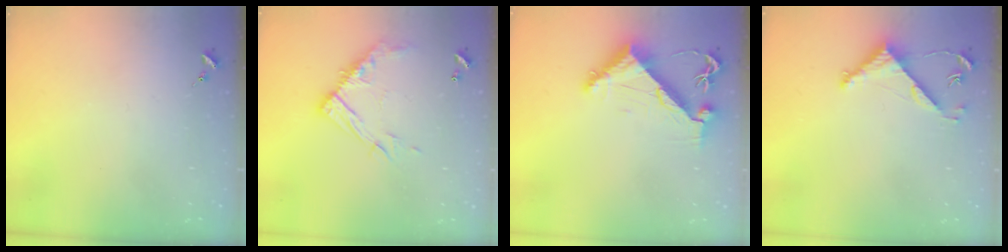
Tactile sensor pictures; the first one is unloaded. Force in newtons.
{"total": 13.1, "press": 13.1, "slide": 1.1}
{"total": 7.9, "press": 7.8, "slide": 1.0}
{"total": 4.8, "press": 4.8, "slide": 0.3}